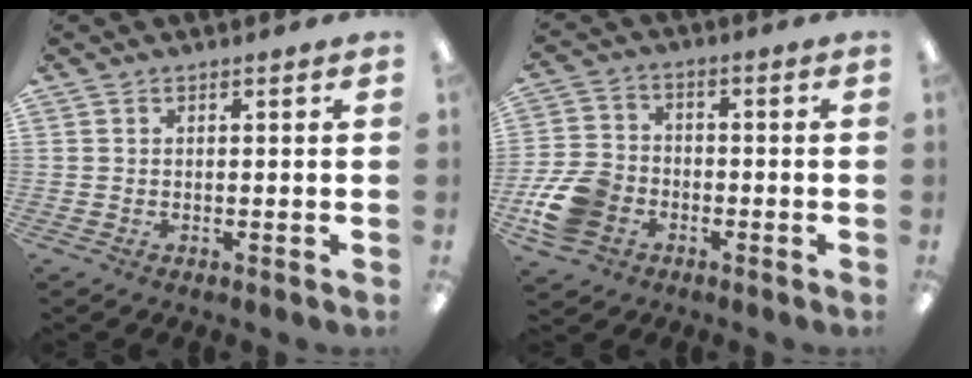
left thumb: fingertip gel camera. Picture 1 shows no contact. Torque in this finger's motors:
{"motor_torque": [-0.85, 1.31, 0.34, -0.20, 0.09]}